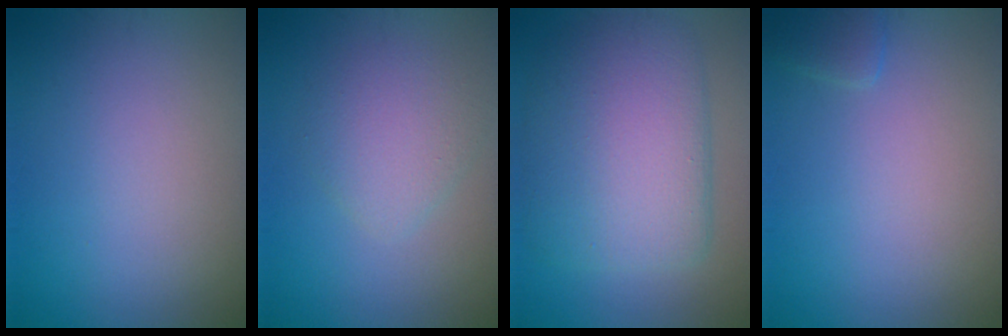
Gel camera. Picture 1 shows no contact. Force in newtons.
{"total": 2.9, "press": 2.9, "slide": 0.2}
{"total": 8.5, "press": 8.4, "slide": 0.7}
{"total": 1.1, "press": 1.1, "slide": 0.1}